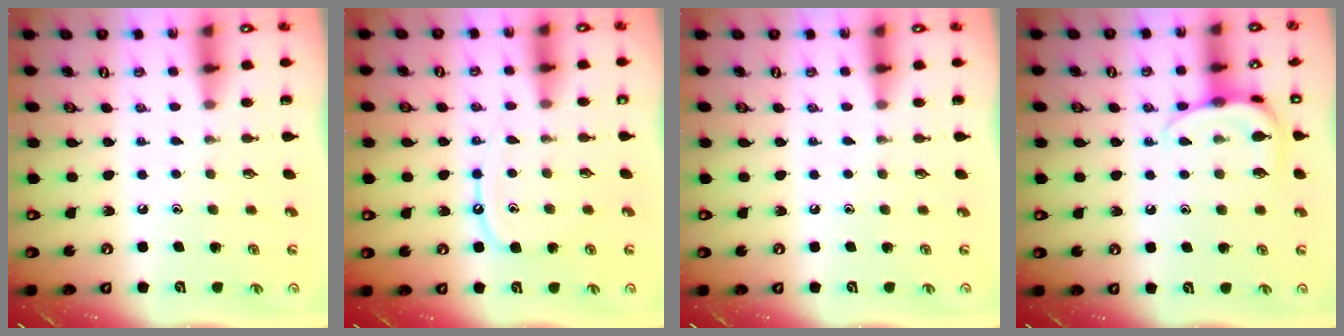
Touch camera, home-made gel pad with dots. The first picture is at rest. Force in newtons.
{"total": 8.2, "press": 8.1, "slide": 0.9}
{"total": 0.0}
{"total": 9.7, "press": 9.7, "slide": 0.9}